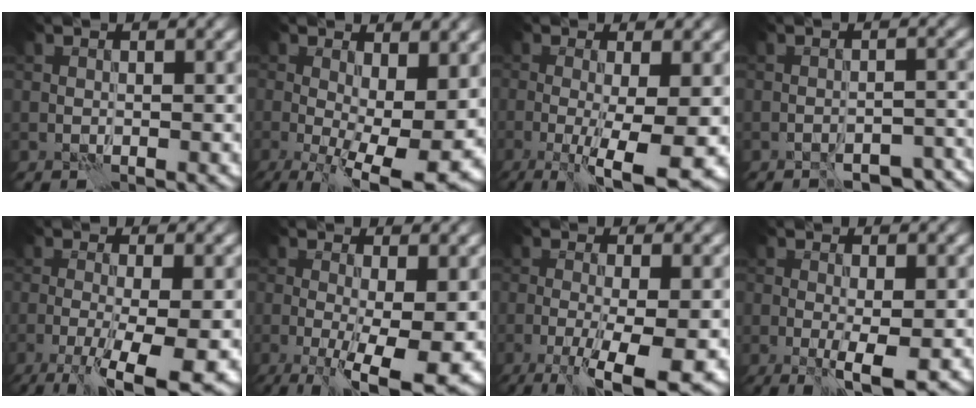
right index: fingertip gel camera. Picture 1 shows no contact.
{"total": 10.7, "force": [-1.3, 4.4, 9.7], "torque": [-0.152, -0.015, -0.011]}
{"total": 7.7, "force": [-2.5, 1.3, 7.1], "torque": [-0.111, -0.011, -0.037]}
{"total": 5.3, "force": [-4.5, 1.9, 2.2], "torque": [-0.023, 0.004, -0.059]}
{"total": 8.2, "force": [-4.2, 1.8, 6.8], "torque": [-0.114, -0.012, -0.069]}
{"total": 9.4, "force": [-2.8, 2.7, 8.6], "torque": [-0.127, -0.009, -0.041]}
{"total": 7.7, "force": [-3.9, 1.5, 6.5], "torque": [-0.105, -0.008, -0.065]}
{"total": 3.8, "force": [-1.3, 1.0, 3.4], "torque": [-0.061, -0.009, -0.021]}